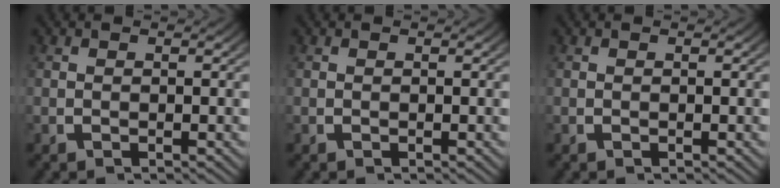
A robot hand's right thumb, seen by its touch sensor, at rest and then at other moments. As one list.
[{"total": 0.0}, {"total": 0.0}]